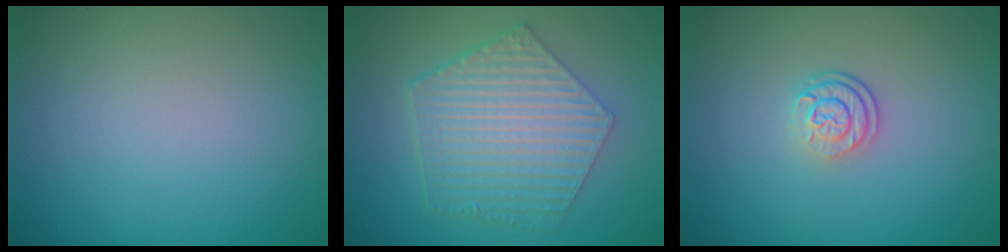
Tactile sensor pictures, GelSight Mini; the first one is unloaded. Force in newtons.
{"total": 6.5, "press": 4.9, "slide": 4.3}
{"total": 2.5, "press": 1.9, "slide": 1.7}